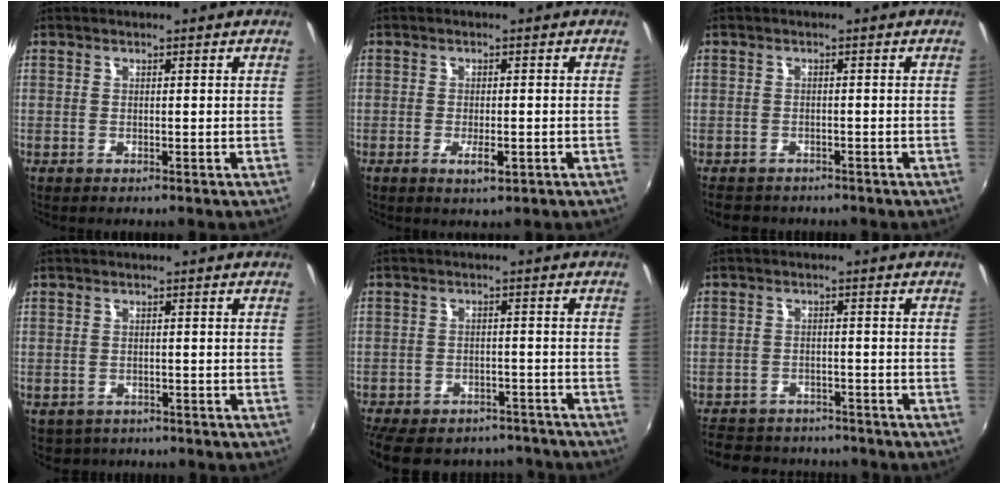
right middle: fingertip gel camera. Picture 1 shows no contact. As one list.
[{"total": 3.0, "force": [-1.3, 1.0, 2.5], "torque": [-0.047, -0.008, -0.021]}, {"total": 4.3, "force": [-3.4, 2.3, 1.0], "torque": [-0.030, -0.007, -0.056]}, {"total": 2.7, "force": [-1.8, 2.0, 0.4], "torque": [-0.015, -0.007, -0.025]}, {"total": 18.7, "force": [-15.7, 7.8, 6.6], "torque": [-0.159, 0.007, -0.208]}, {"total": 11.7, "force": [-9.9, 5.1, 3.4], "torque": [-0.093, 0.008, -0.146]}]